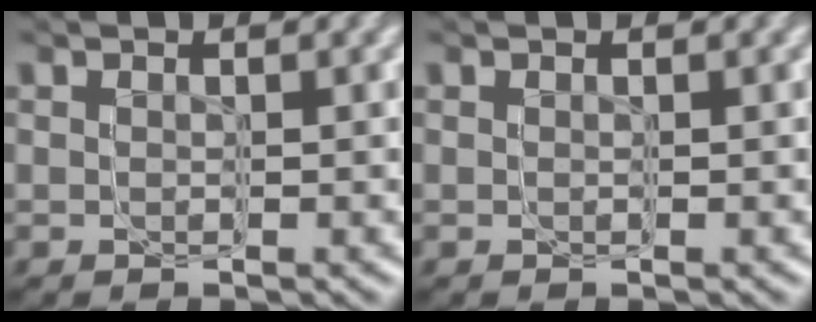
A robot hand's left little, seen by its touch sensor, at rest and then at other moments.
{"total": 0.0}